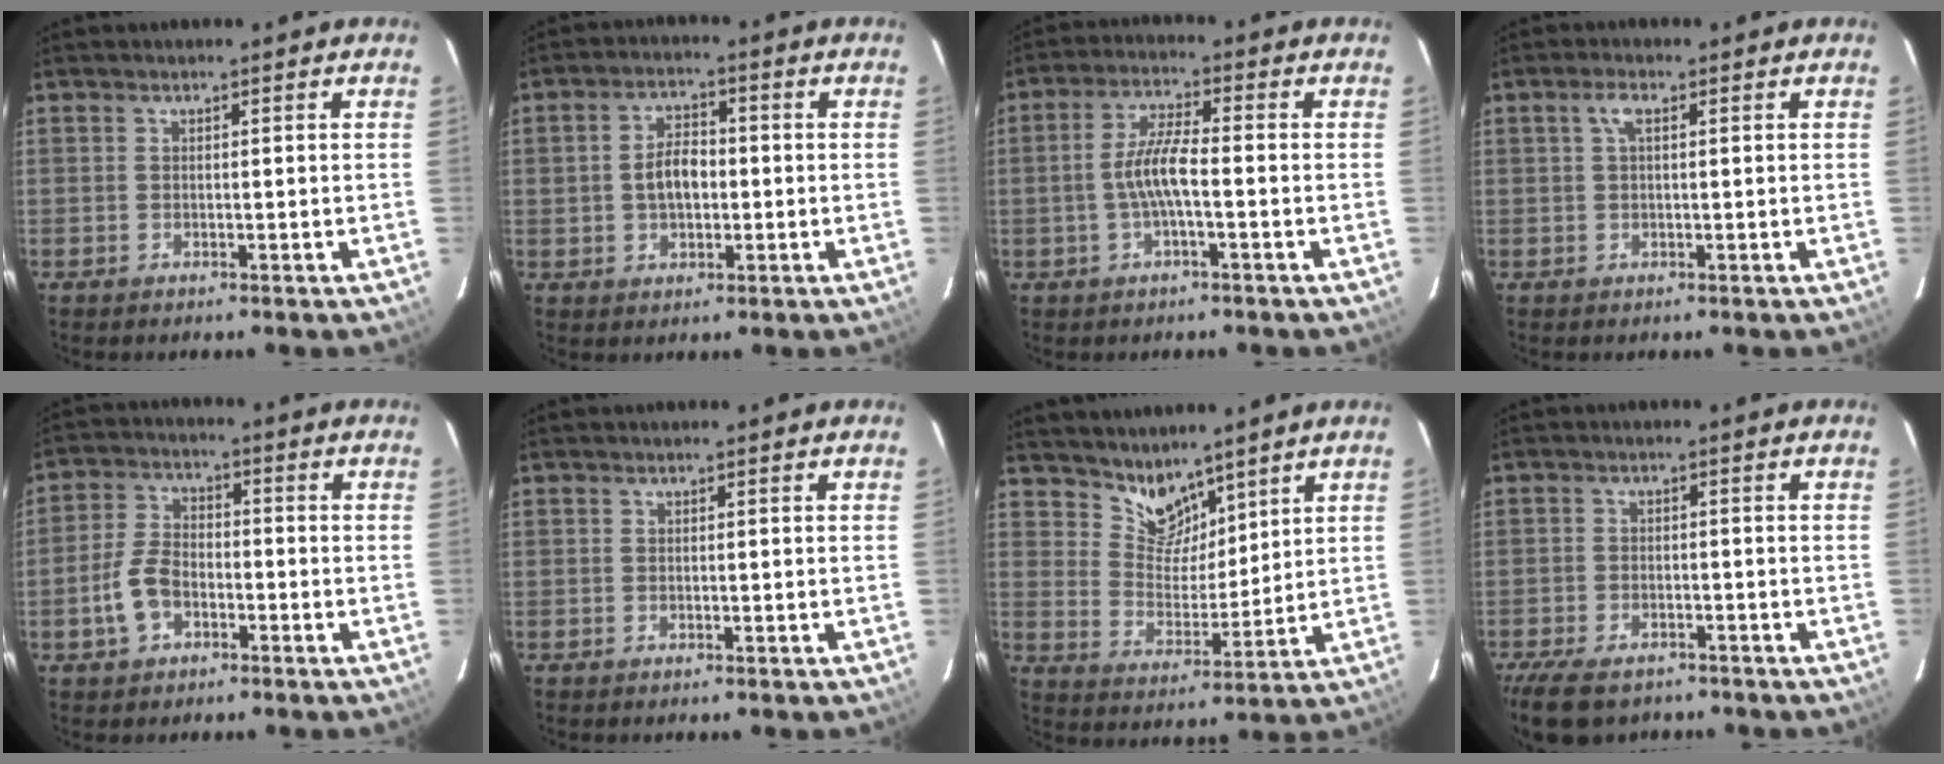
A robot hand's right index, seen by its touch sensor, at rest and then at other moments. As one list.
[{"total": 6.0, "force": [-0.3, 3.8, 4.7], "torque": [-0.086, 0.015, 0.000]}, {"total": 6.4, "force": [-1.4, 1.2, 6.1], "torque": [-0.125, 0.007, -0.026]}, {"total": 2.2, "force": [0.7, 0.8, 2.0], "torque": [-0.042, 0.009, 0.012]}, {"total": 7.1, "force": [-2.9, 4.5, 4.6], "torque": [-0.103, 0.013, -0.052]}, {"total": 0.0}, {"total": 7.9, "force": [6.6, 3.8, 2.2], "torque": [-0.031, 0.003, 0.128]}, {"total": 8.6, "force": [-6.6, 3.9, 3.8], "torque": [-0.102, -0.015, -0.114]}]